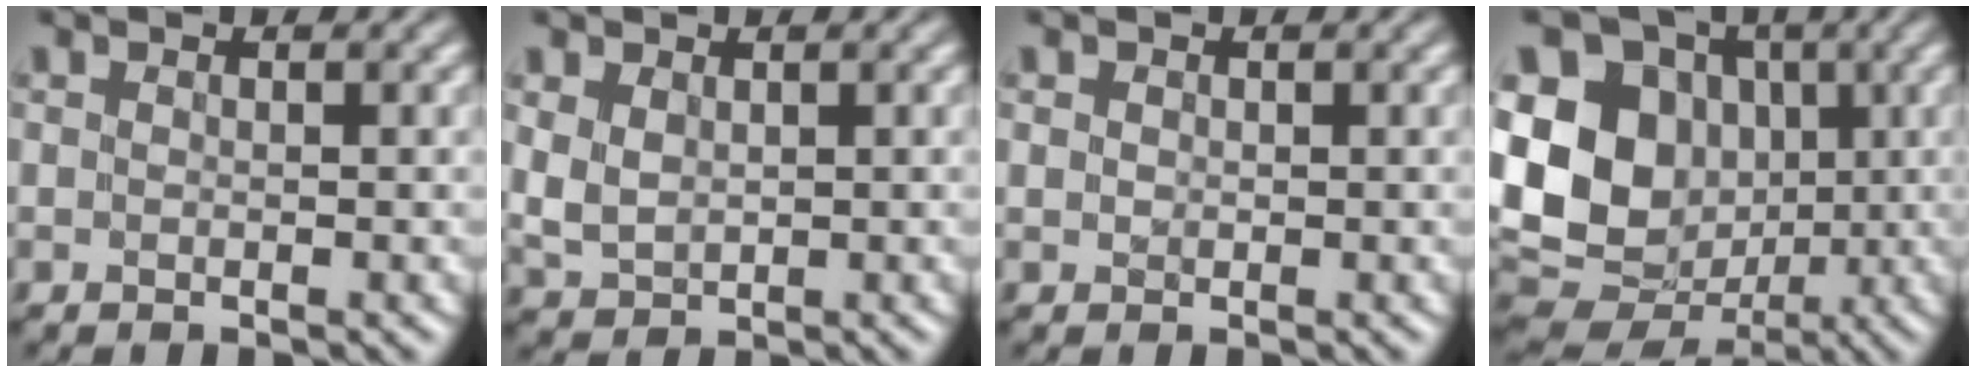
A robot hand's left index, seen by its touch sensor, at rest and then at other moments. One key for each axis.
{"total": 2.4, "fx": 0.9, "fy": 1.7, "fz": 1.5, "tx": -0.041, "ty": -0.002, "tz": 0.022}
{"total": 0.6, "fx": 0.2, "fy": 0.5, "fz": 0.1, "tx": 0.001, "ty": -0.003, "tz": 0.005}
{"total": 14.7, "fx": 0.6, "fy": 12.1, "fz": 8.2, "tx": -0.189, "ty": 0.004, "tz": 0.012}